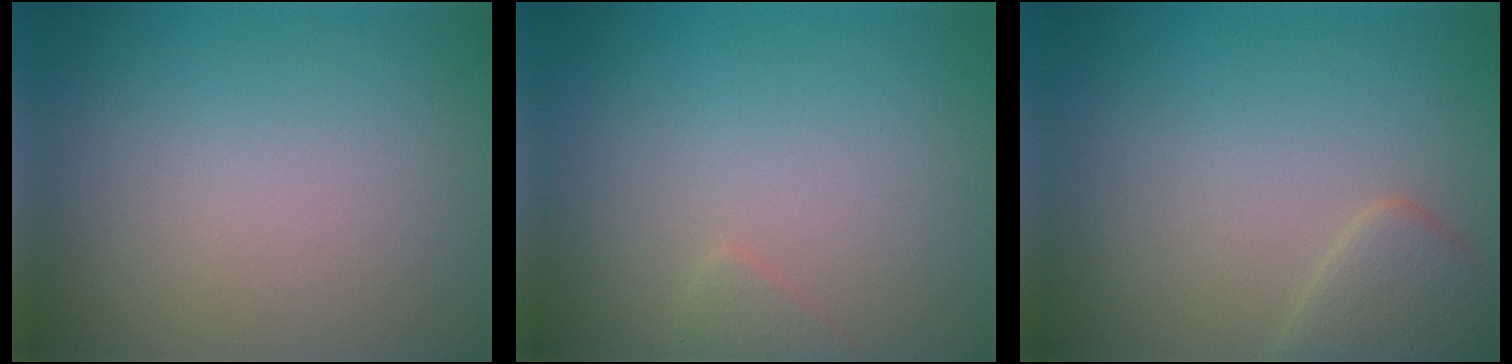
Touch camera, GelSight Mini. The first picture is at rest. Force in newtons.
{"total": 0.8, "press": 0.8, "slide": 0.0}
{"total": 2.6, "press": 2.6, "slide": 0.1}